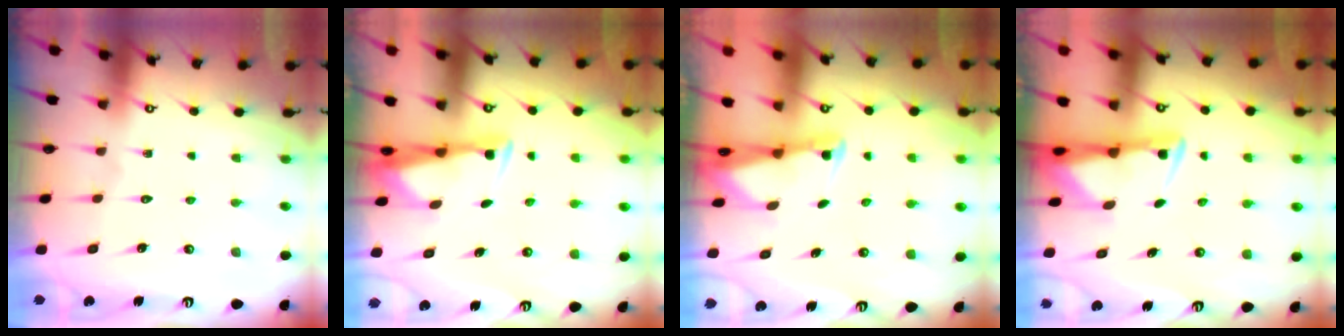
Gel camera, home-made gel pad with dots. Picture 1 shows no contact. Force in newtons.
{"total": 3.3, "press": 3.2, "slide": 0.8}
{"total": 1.6, "press": 1.6, "slide": 0.3}
{"total": 2.9, "press": 2.8, "slide": 0.6}